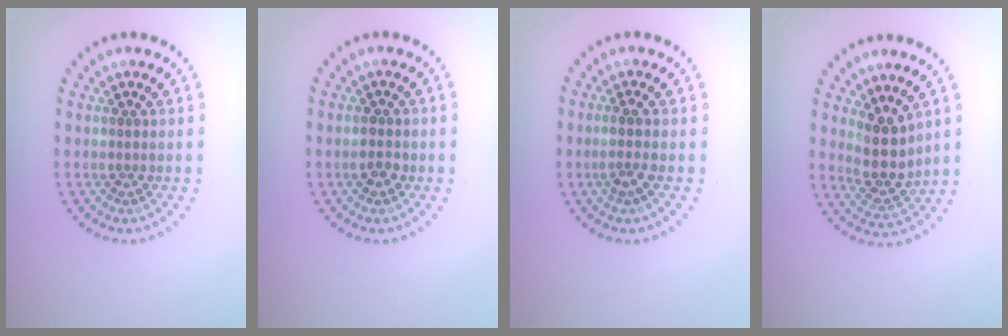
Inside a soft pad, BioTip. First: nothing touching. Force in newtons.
{"total": 1.5, "press": 1.5, "slide": 0.2}
{"total": 1.6, "press": 1.2, "slide": 1.0}
{"total": 3.7, "press": 2.9, "slide": 2.2}